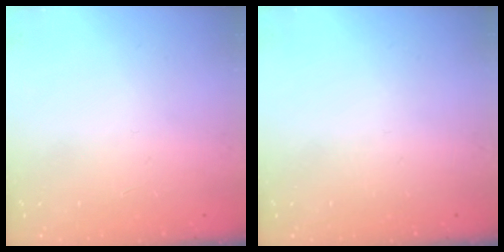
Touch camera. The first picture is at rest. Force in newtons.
{"total": 0.0}